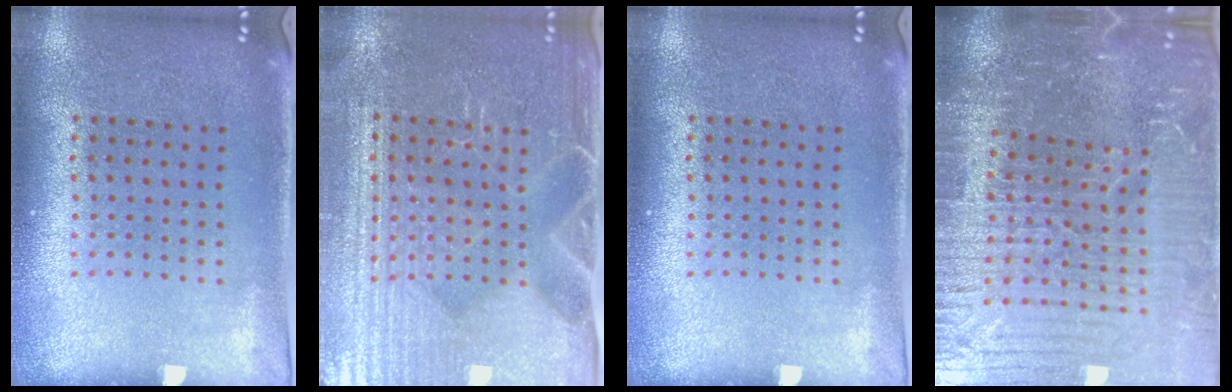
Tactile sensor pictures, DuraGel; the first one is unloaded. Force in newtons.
{"total": 4.7, "press": 4.5, "slide": 1.5}
{"total": 0.0}
{"total": 6.6, "press": 5.8, "slide": 3.1}